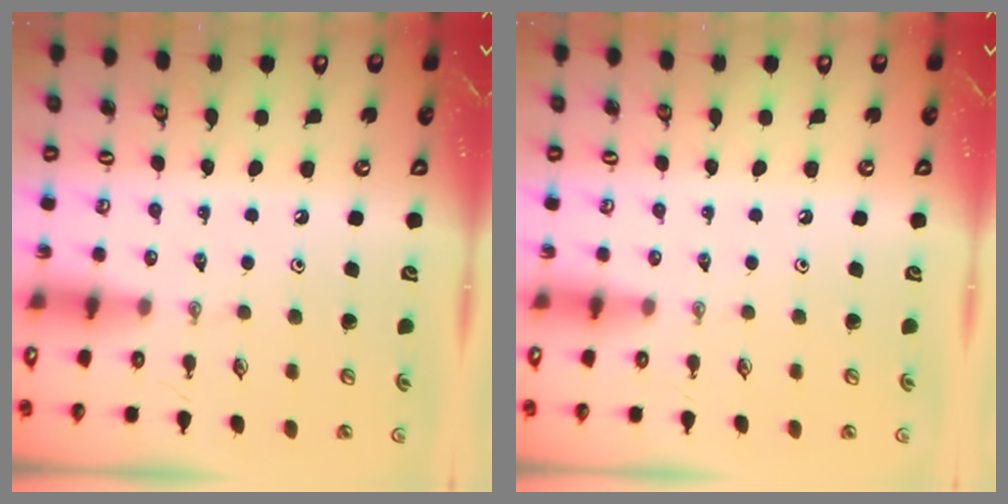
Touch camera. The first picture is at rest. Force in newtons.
{"total": 0.0}